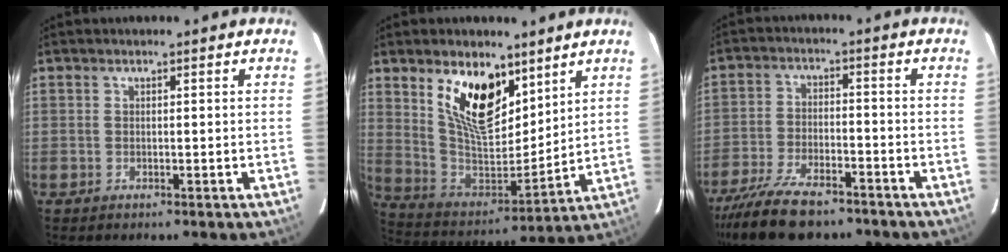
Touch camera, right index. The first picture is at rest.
{"total": 16.1, "force": [9.1, 7.9, 10.7], "torque": [-0.199, -0.007, 0.178]}
{"total": 14.9, "force": [-11.9, 5.2, 7.3], "torque": [-0.167, -0.021, -0.206]}